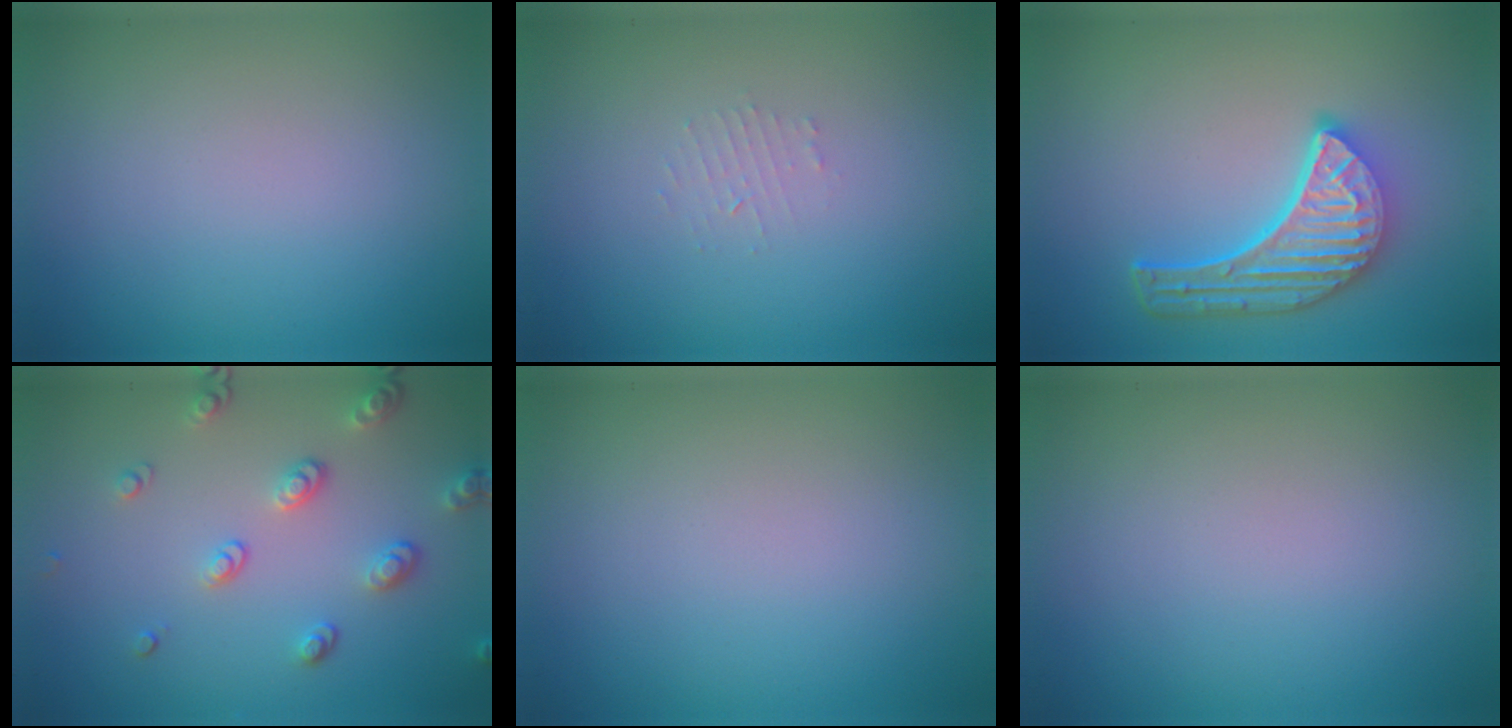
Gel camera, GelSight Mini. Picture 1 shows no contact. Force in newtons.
{"total": 0.9, "press": 0.9, "slide": 0.2}
{"total": 6.0, "press": 4.5, "slide": 4.0}
{"total": 2.9, "press": 2.6, "slide": 1.3}
{"total": 0.0}
{"total": 0.0}